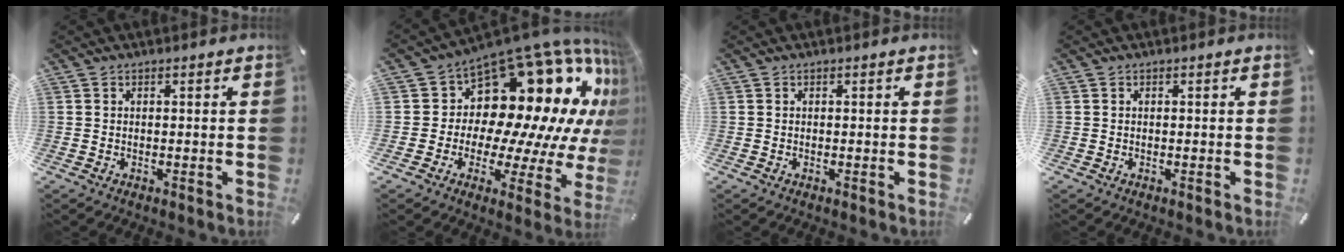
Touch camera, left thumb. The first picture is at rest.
{"total": 21.6, "force": [10.6, 12.8, 13.7], "torque": [-0.193, -0.128, 0.200]}
{"total": 0.0}
{"total": 0.0}